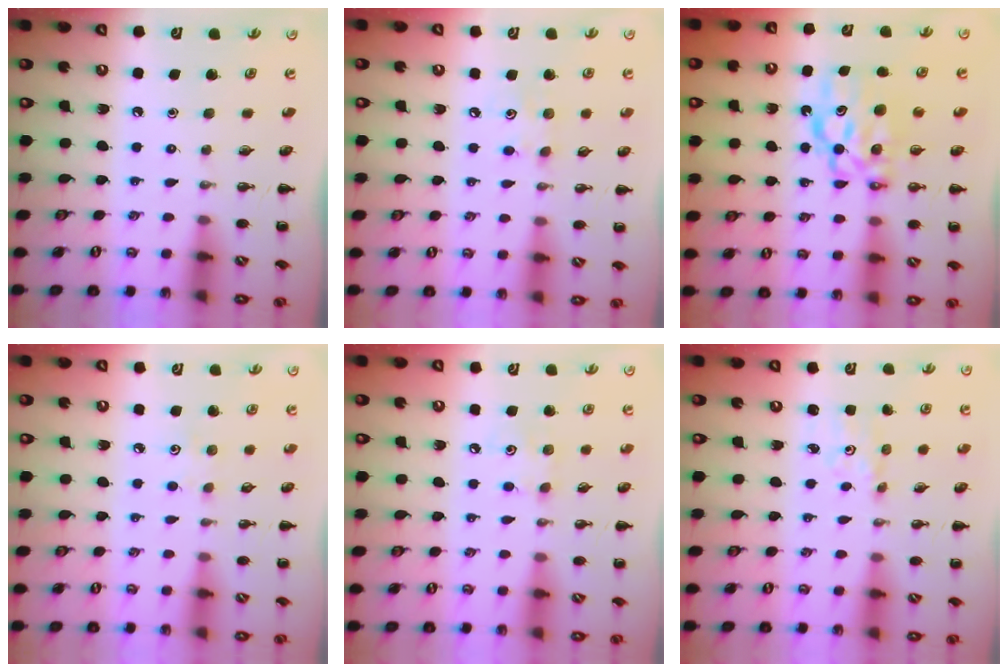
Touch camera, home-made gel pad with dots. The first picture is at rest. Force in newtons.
{"total": 6.8, "press": 6.6, "slide": 1.7}
{"total": 7.6, "press": 7.4, "slide": 1.9}
{"total": 2.7, "press": 2.6, "slide": 0.7}
{"total": 4.9, "press": 4.8, "slide": 1.2}
{"total": 1.9, "press": 1.9, "slide": 0.5}